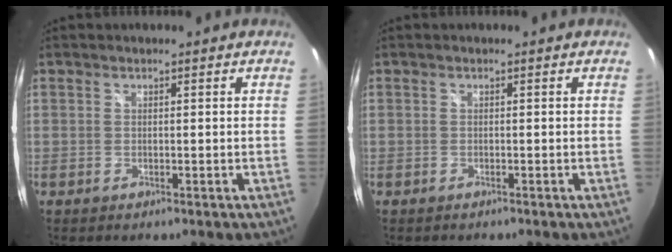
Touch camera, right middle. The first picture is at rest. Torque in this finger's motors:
{"motor_torque": [-0.19, 0.06, -0.05, -0.01]}